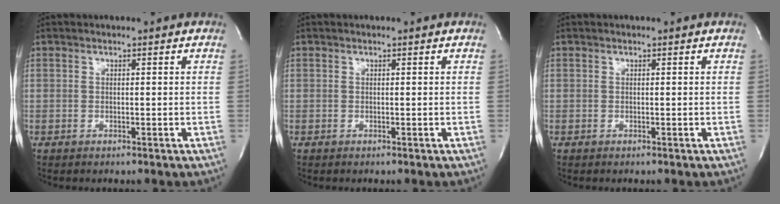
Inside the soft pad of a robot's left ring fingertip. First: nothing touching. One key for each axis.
{"total": 0.0}
{"total": 0.0}